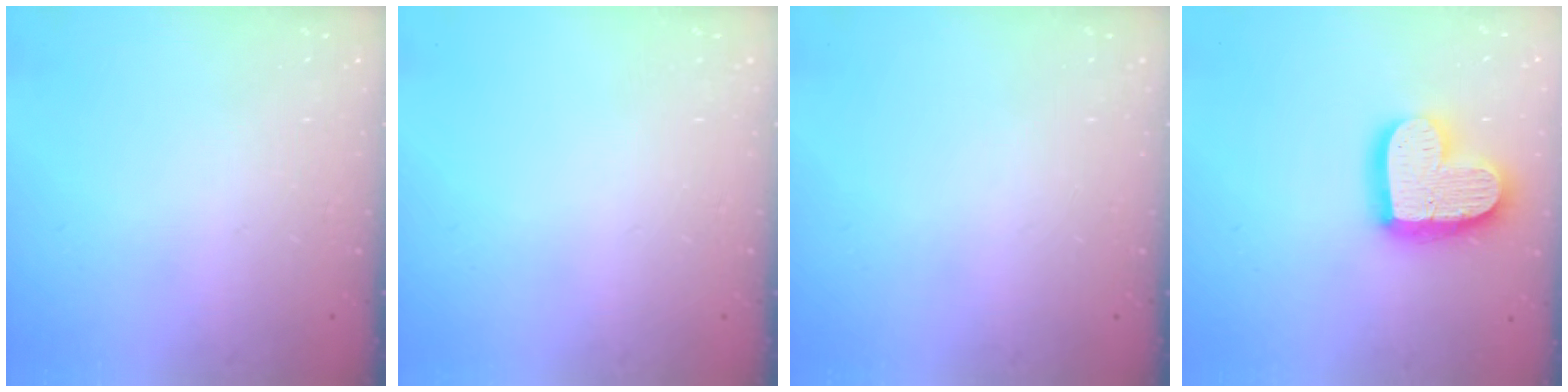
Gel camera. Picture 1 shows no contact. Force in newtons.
{"total": 0.0}
{"total": 0.0}
{"total": 18.9, "press": 18.8, "slide": 1.7}